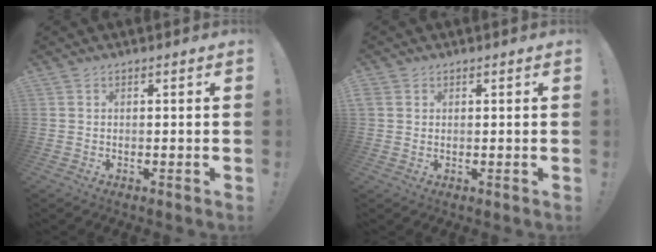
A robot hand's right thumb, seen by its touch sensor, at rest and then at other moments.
{"total": 1.3, "force": [0.8, 1.0, 0.4], "torque": [-0.007, 0.002, 0.015]}